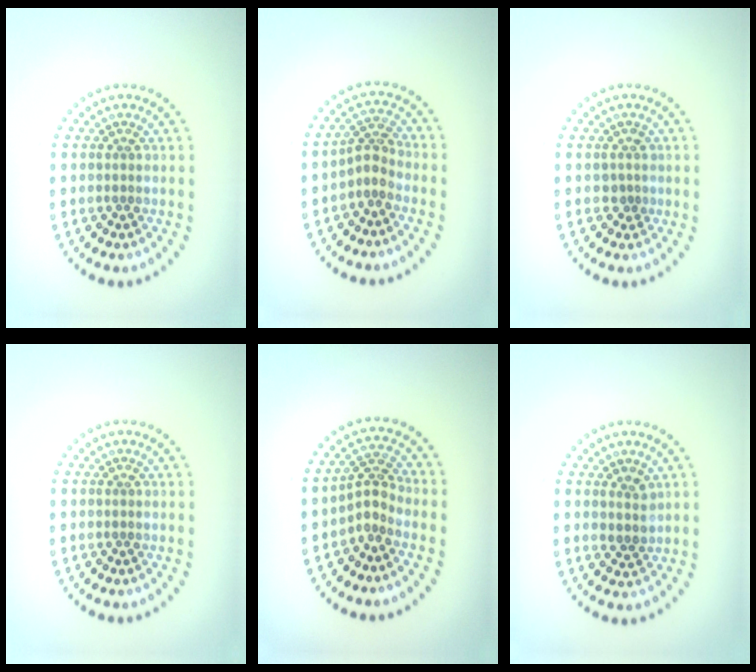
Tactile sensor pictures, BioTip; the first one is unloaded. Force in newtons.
{"total": 2.3, "press": 1.6, "slide": 1.6}
{"total": 1.1, "press": 0.8, "slide": 0.6}
{"total": 0.0}
{"total": 2.4, "press": 1.6, "slide": 1.7}
{"total": 1.7, "press": 1.4, "slide": 0.8}